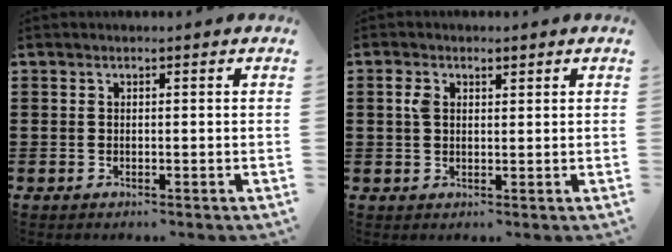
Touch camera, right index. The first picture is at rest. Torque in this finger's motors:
{"motor_torque": [0.06, -0.03, 0.05, 0.03]}